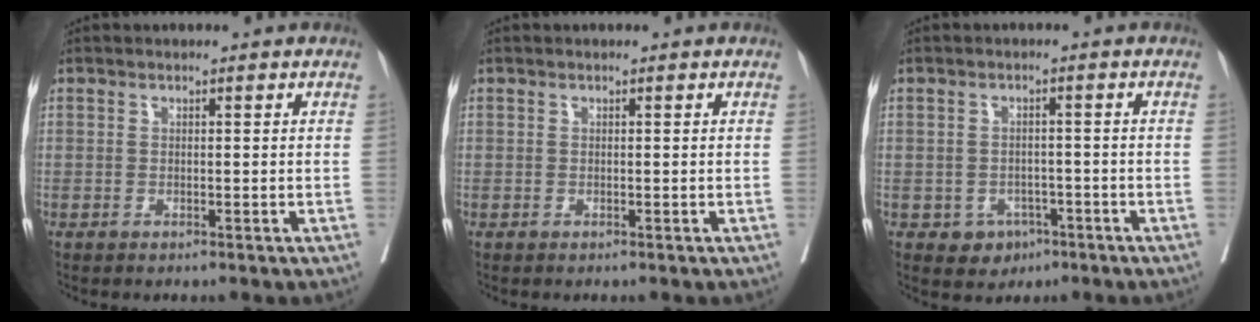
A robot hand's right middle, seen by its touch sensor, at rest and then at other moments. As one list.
[{"total": 0.0}, {"total": 3.6, "force": [-1.8, 3.0, 0.9], "torque": [-0.004, 0.009, -0.017]}]